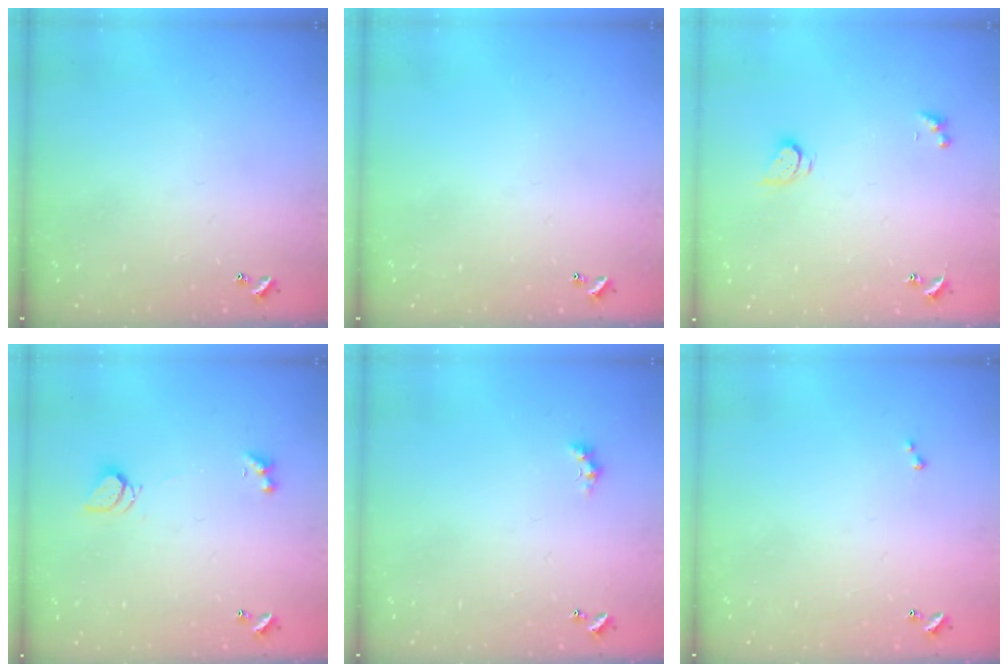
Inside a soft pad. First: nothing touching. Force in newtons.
{"total": 0.0}
{"total": 2.7, "press": 2.7, "slide": 0.3}
{"total": 2.5, "press": 2.5, "slide": 0.6}
{"total": 1.1, "press": 1.1, "slide": 0.4}
{"total": 0.0}